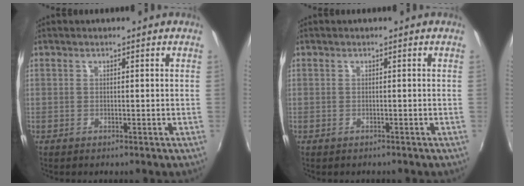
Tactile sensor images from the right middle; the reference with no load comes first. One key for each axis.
{"total": 0.0}